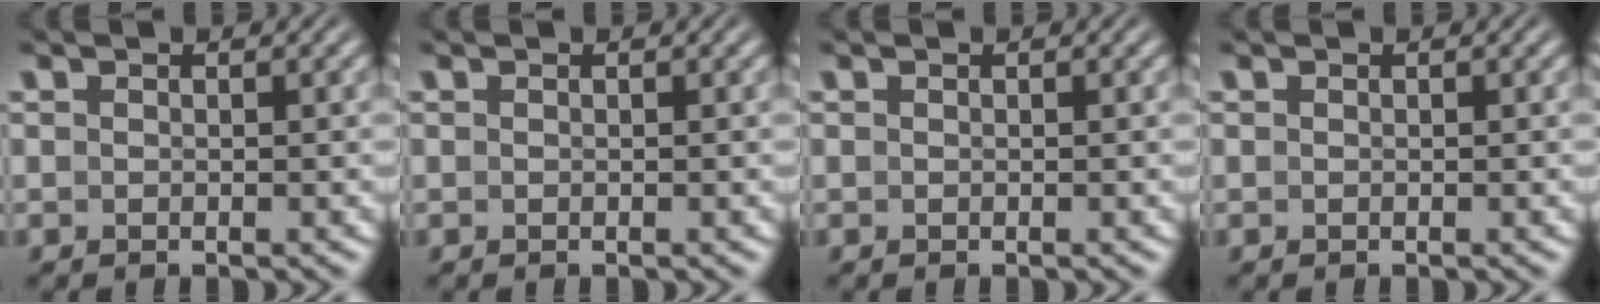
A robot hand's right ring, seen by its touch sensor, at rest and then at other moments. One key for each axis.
{"total": 0.0}
{"total": 0.0}
{"total": 0.0}